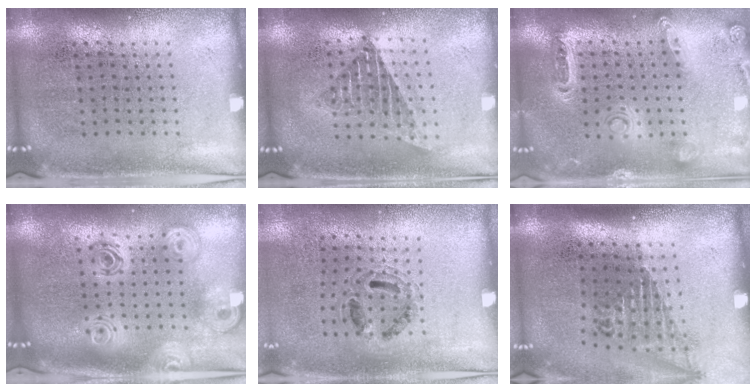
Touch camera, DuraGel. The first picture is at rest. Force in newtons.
{"total": 1.5, "press": 1.4, "slide": 0.7}
{"total": 1.3, "press": 1.3, "slide": 0.2}
{"total": 2.4, "press": 1.9, "slide": 1.5}
{"total": 0.8, "press": 0.8, "slide": 0.3}
{"total": 1.7, "press": 1.3, "slide": 1.1}